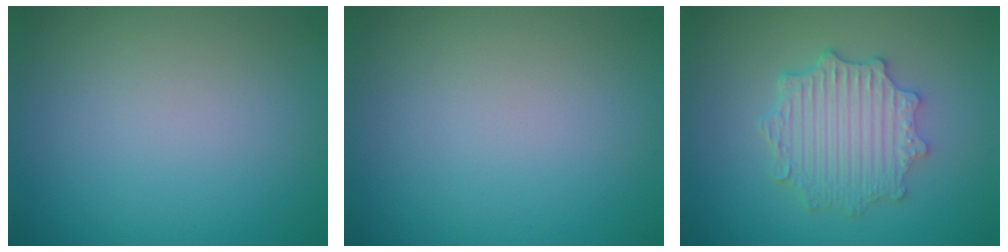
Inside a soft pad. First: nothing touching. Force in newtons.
{"total": 0.0}
{"total": 4.6, "press": 3.8, "slide": 2.7}